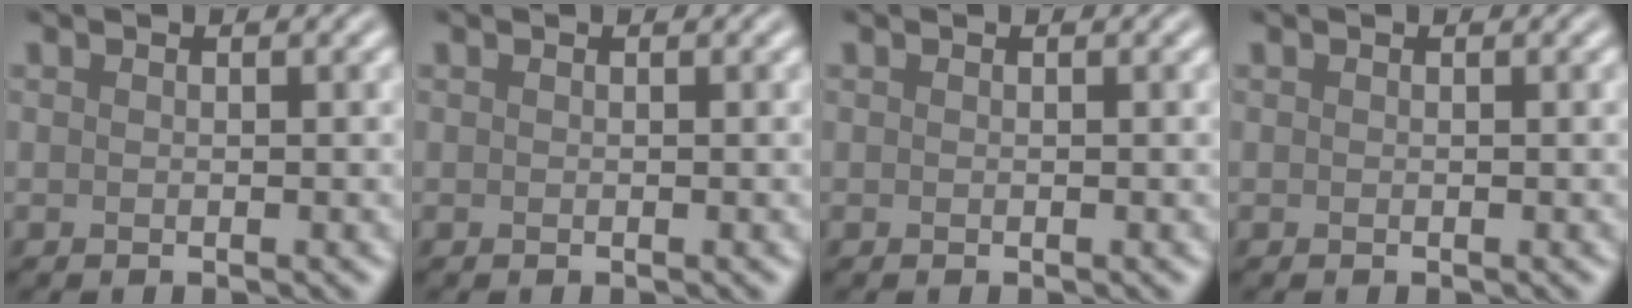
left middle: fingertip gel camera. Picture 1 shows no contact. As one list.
[{"total": 0.0}, {"total": 0.0}, {"total": 0.0}]